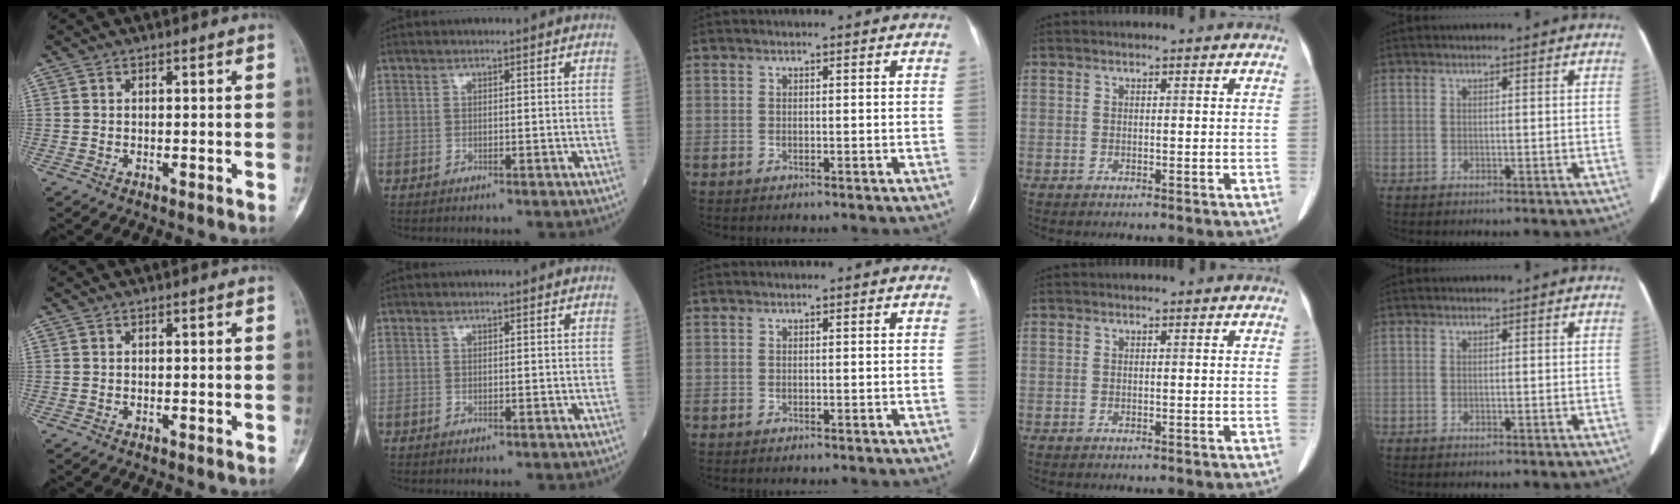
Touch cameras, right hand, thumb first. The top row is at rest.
{}